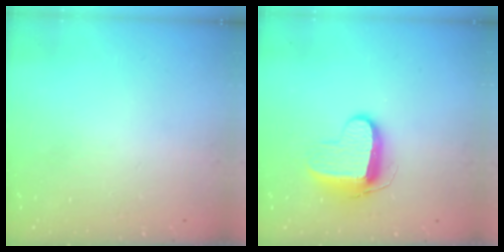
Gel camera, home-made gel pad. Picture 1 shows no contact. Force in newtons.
{"total": 9.3, "press": 9.3, "slide": 0.5}